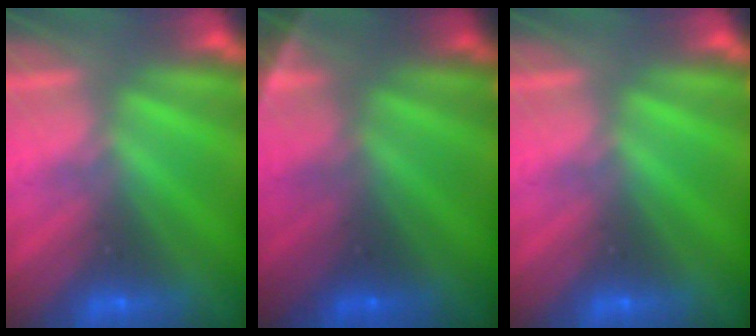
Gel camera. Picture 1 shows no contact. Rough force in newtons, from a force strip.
{"total": 2.8}
{"total": 0.0}